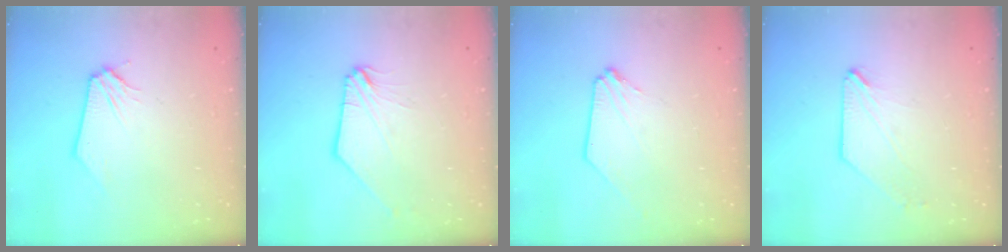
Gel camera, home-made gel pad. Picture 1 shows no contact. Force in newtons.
{"total": 1.6, "press": 1.6, "slide": 0.4}
{"total": 0.6, "press": 0.6, "slide": 0.1}
{"total": 0.7, "press": 0.7, "slide": 0.1}